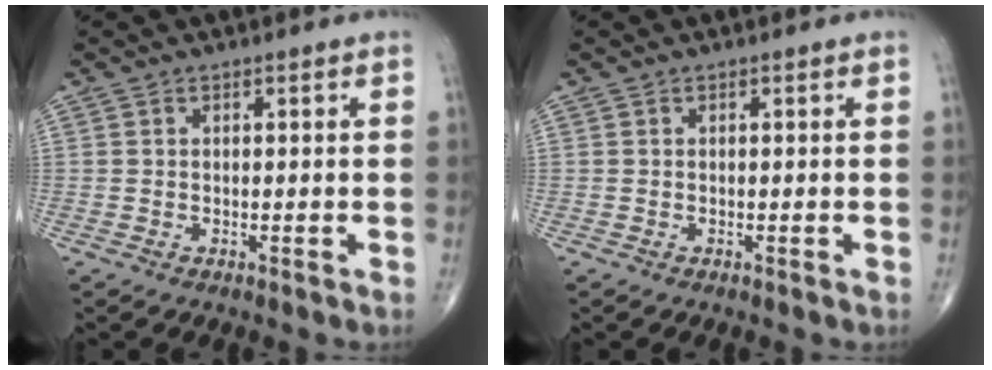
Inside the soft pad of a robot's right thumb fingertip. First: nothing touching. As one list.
[{"total": 0.0}]